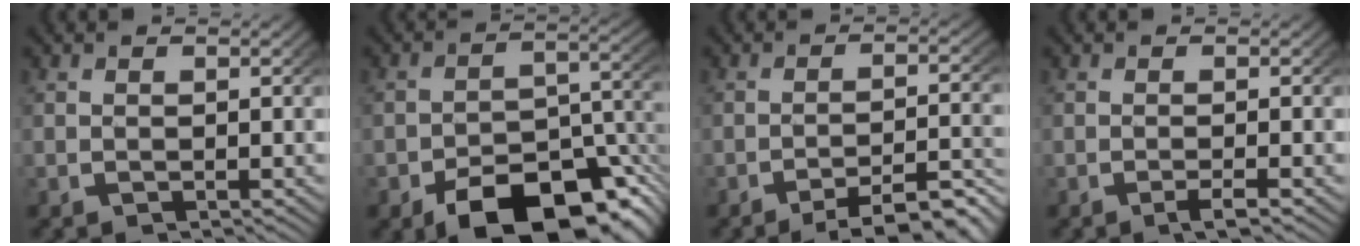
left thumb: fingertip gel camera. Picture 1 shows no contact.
{"total": 11.0, "force": [-6.6, 5.4, 6.9], "torque": [-0.098, -0.027, -0.082]}
{"total": 6.8, "force": [-4.5, 2.5, 4.4], "torque": [-0.055, -0.007, -0.068]}
{"total": 1.6, "force": [-0.9, 0.1, 1.4], "torque": [-0.023, 0.005, -0.020]}